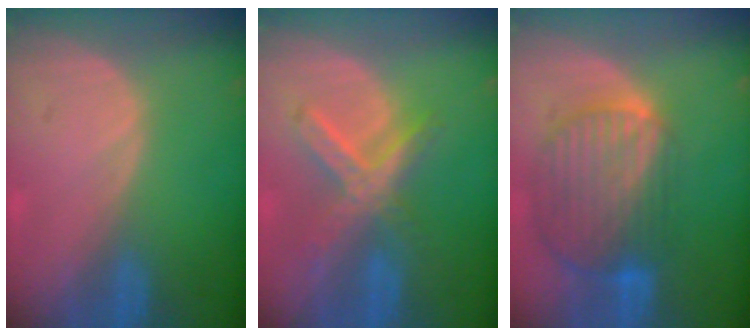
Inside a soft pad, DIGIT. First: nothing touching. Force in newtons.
{"total": 7.0, "press": 6.2, "slide": 3.3}
{"total": 10.4, "press": 8.7, "slide": 5.6}